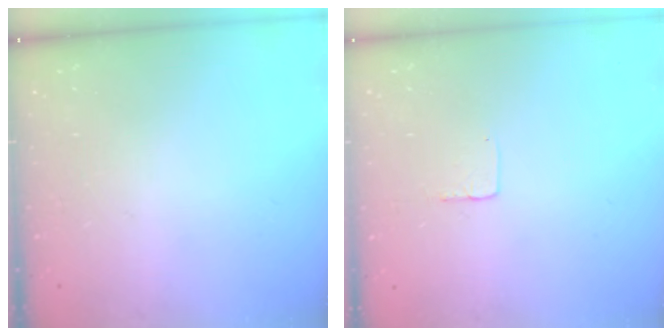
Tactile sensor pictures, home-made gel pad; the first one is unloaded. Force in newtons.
{"total": 2.7, "press": 2.7, "slide": 0.1}